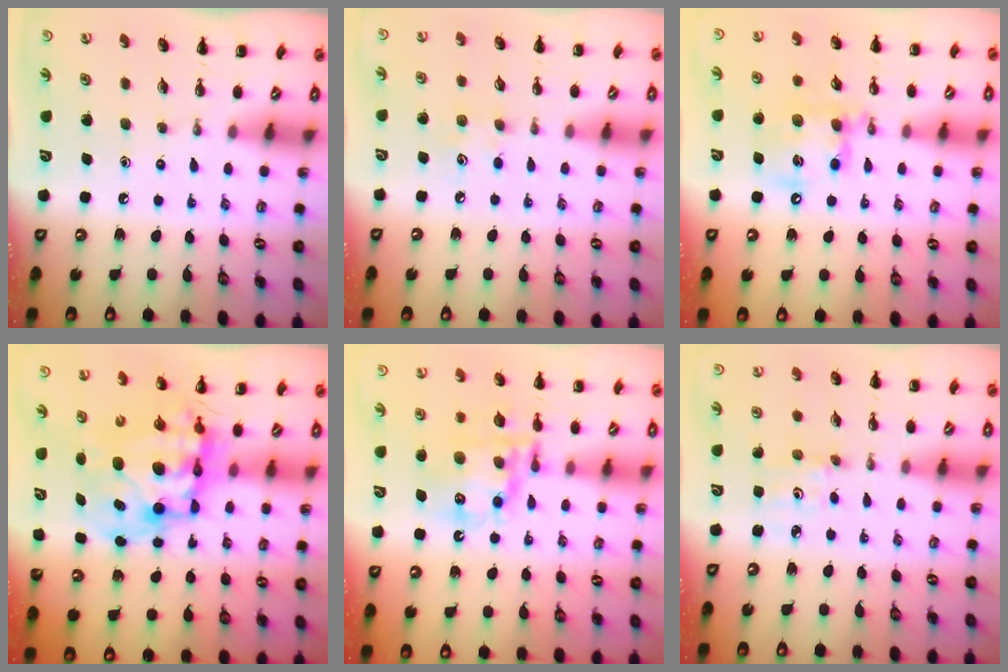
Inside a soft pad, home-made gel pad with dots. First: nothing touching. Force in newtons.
{"total": 4.1, "press": 3.9, "slide": 1.1}
{"total": 14.1, "press": 14.0, "slide": 2.2}
{"total": 12.5, "press": 12.0, "slide": 3.2}
{"total": 14.3, "press": 13.9, "slide": 3.1}
{"total": 2.8, "press": 2.7, "slide": 0.8}